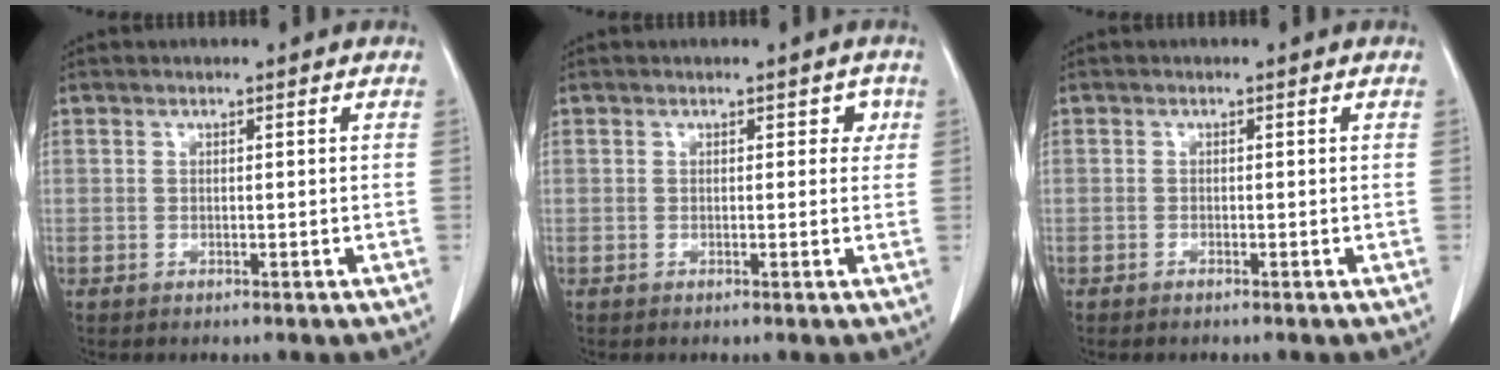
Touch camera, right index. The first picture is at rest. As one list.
[{"total": 1.4, "force": [0.4, 1.0, 1.0], "torque": [-0.001, 0.006, -0.001]}, {"total": 0.6, "force": [-0.6, 0.0, 0.3], "torque": [-0.013, -0.001, -0.007]}]